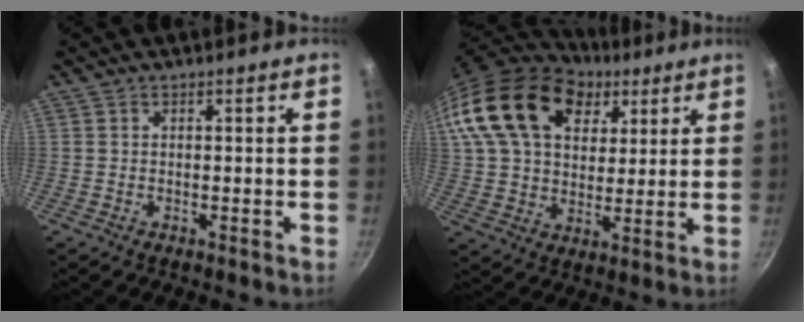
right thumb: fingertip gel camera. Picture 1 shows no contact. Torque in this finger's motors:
{"motor_torque": [0.98, 3.02, 0.80, -0.54, 0.23]}